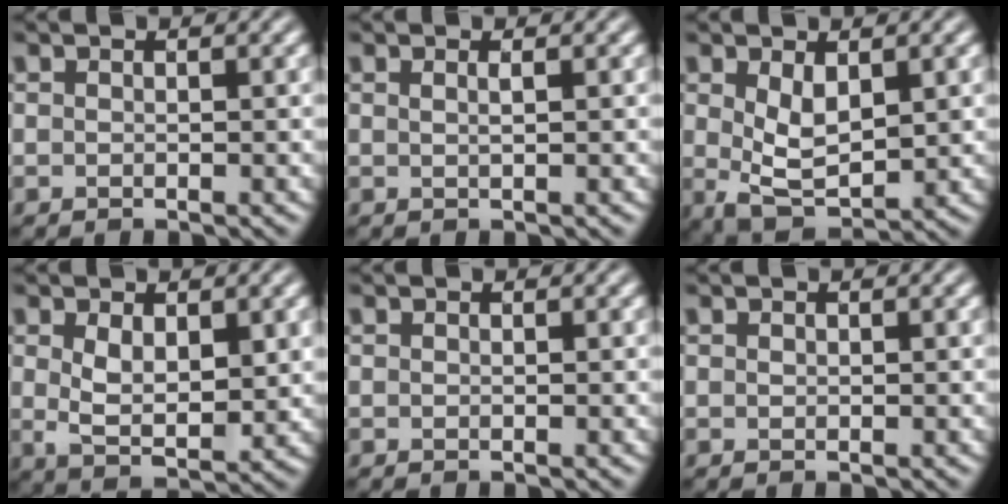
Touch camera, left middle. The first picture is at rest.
{"total": 0.8, "force": [0.4, 0.2, 0.7], "torque": [-0.010, 0.003, 0.003]}
{"total": 4.3, "force": [0.6, 2.2, 3.7], "torque": [-0.074, -0.006, 0.018]}
{"total": 4.4, "force": [0.8, 2.3, 3.7], "torque": [-0.072, -0.007, 0.021]}
{"total": 0.0}
{"total": 0.0}